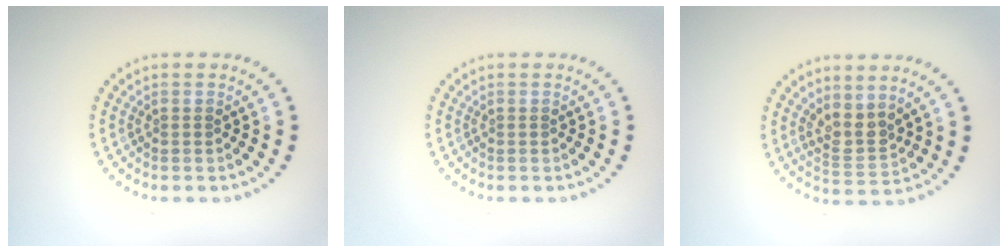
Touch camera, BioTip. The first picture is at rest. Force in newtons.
{"total": 0.0}
{"total": 2.5, "press": 2.0, "slide": 1.6}